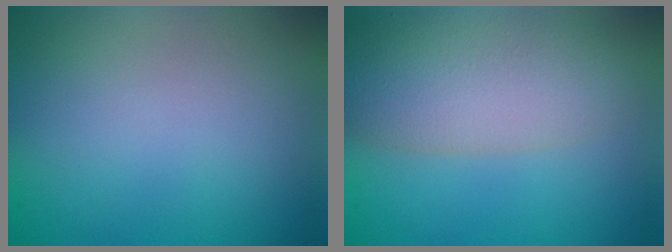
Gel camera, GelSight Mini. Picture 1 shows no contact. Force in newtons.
{"total": 7.2, "press": 7.2, "slide": 0.7}